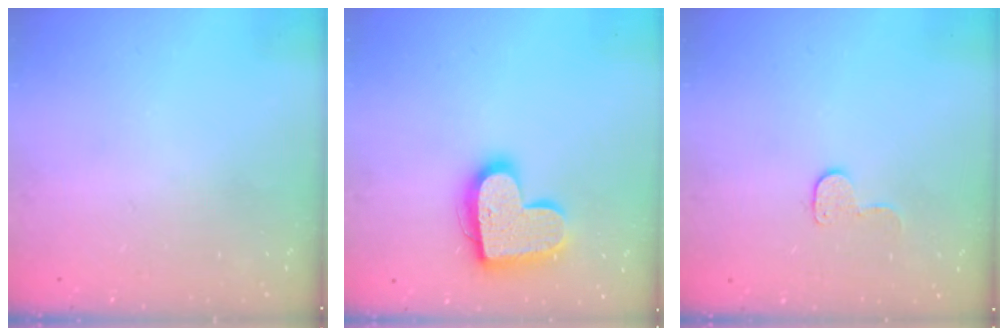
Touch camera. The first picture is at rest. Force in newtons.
{"total": 17.3, "press": 17.3, "slide": 1.1}
{"total": 6.4, "press": 6.4, "slide": 0.4}